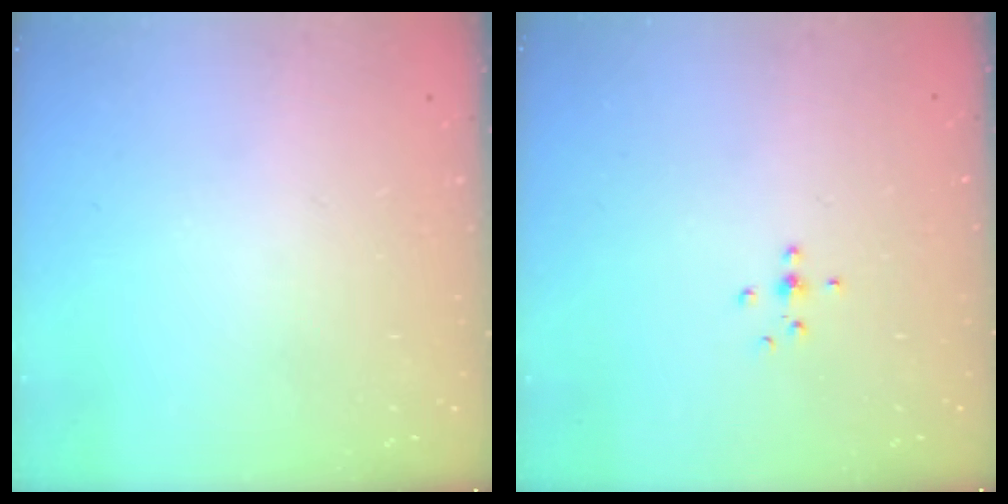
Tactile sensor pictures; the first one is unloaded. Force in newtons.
{"total": 3.2, "press": 3.2, "slide": 0.7}